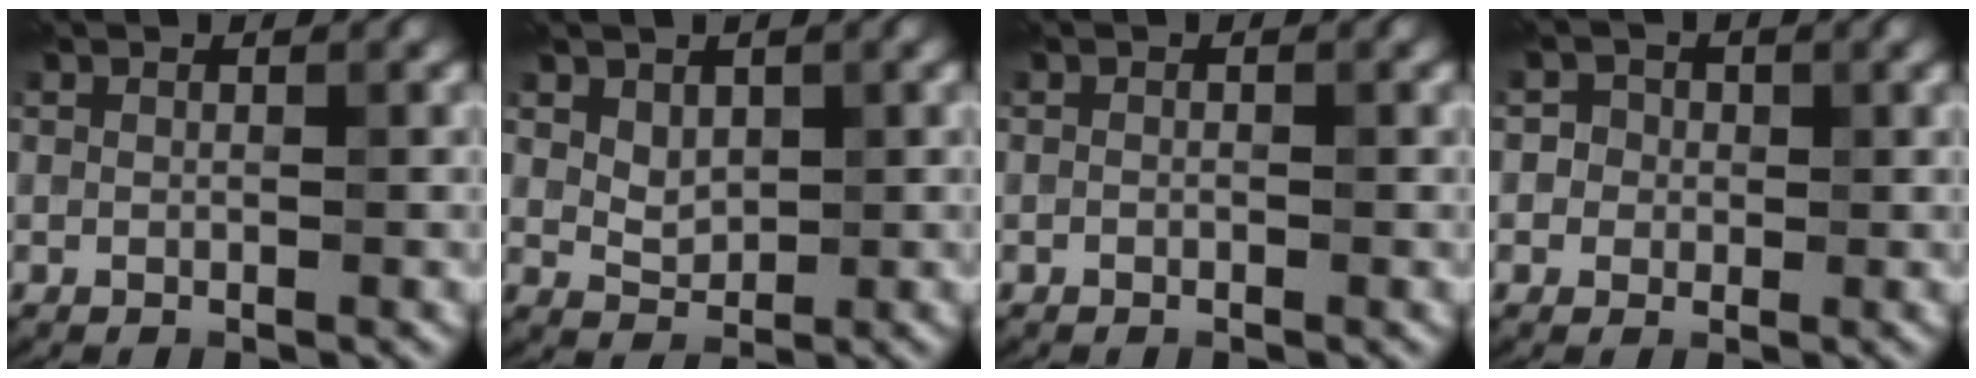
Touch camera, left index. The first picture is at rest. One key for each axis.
{"total": 1.8, "fx": 0.9, "fy": 1.3, "fz": 0.9, "tx": -0.022, "ty": -0.002, "tz": 0.019}
{"total": 0.0}
{"total": 2.3, "fx": 0.3, "fy": 2.2, "fz": 0.6, "tx": 0.014, "ty": 0.008, "tz": -0.017}